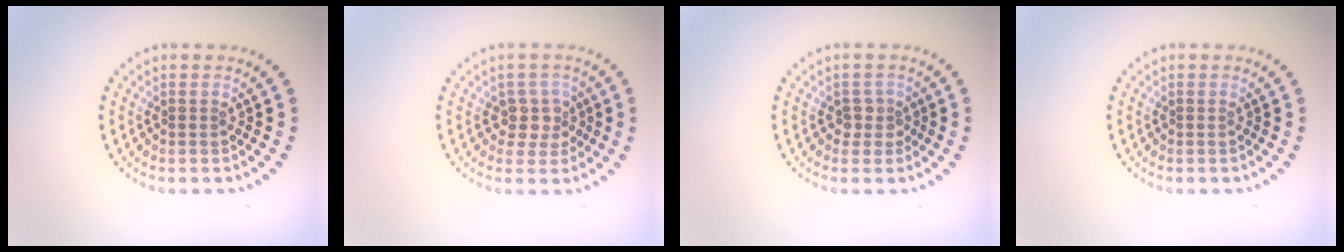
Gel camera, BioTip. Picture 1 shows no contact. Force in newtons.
{"total": 2.3, "press": 2.0, "slide": 1.2}
{"total": 1.5, "press": 1.2, "slide": 0.8}
{"total": 0.0}